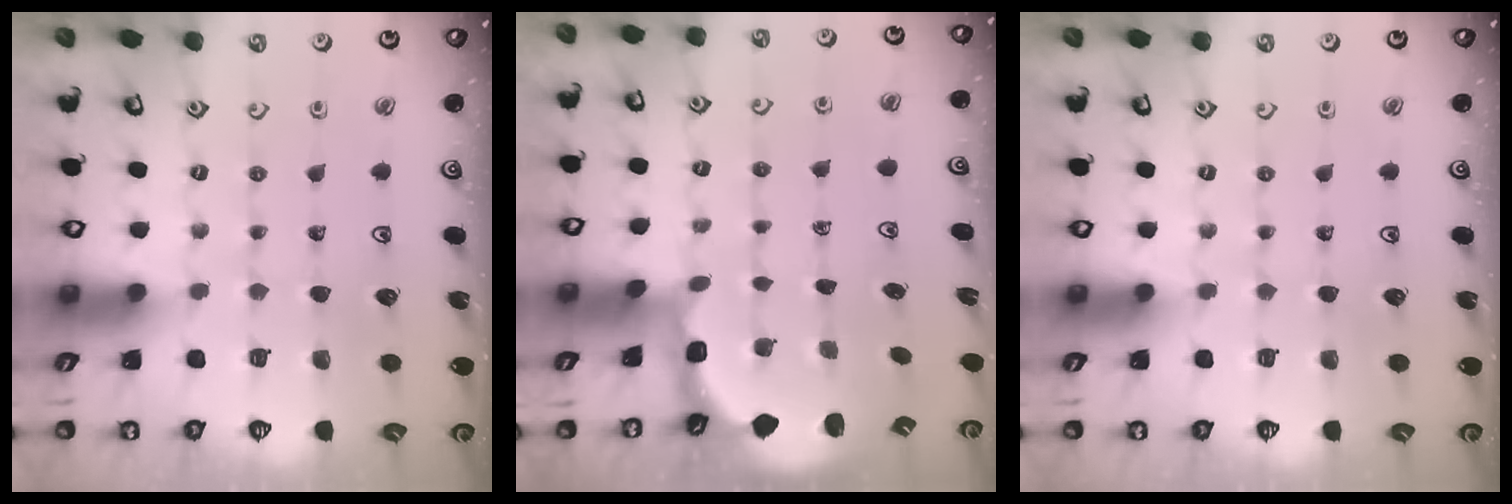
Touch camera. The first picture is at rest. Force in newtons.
{"total": 2.7, "press": 2.1, "slide": 1.7}
{"total": 0.0}